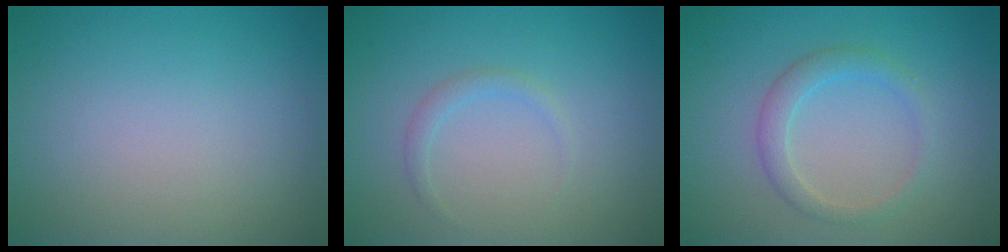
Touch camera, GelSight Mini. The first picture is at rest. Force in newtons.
{"total": 1.0, "press": 1.0, "slide": 0.1}
{"total": 2.2, "press": 2.2, "slide": 0.1}